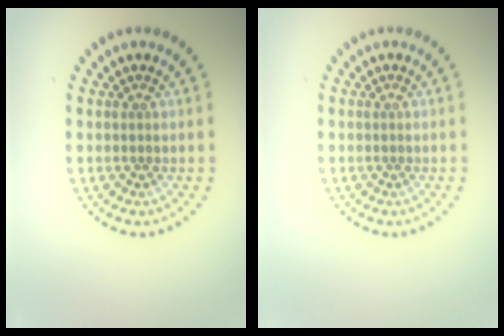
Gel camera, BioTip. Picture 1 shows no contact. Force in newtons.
{"total": 0.0}